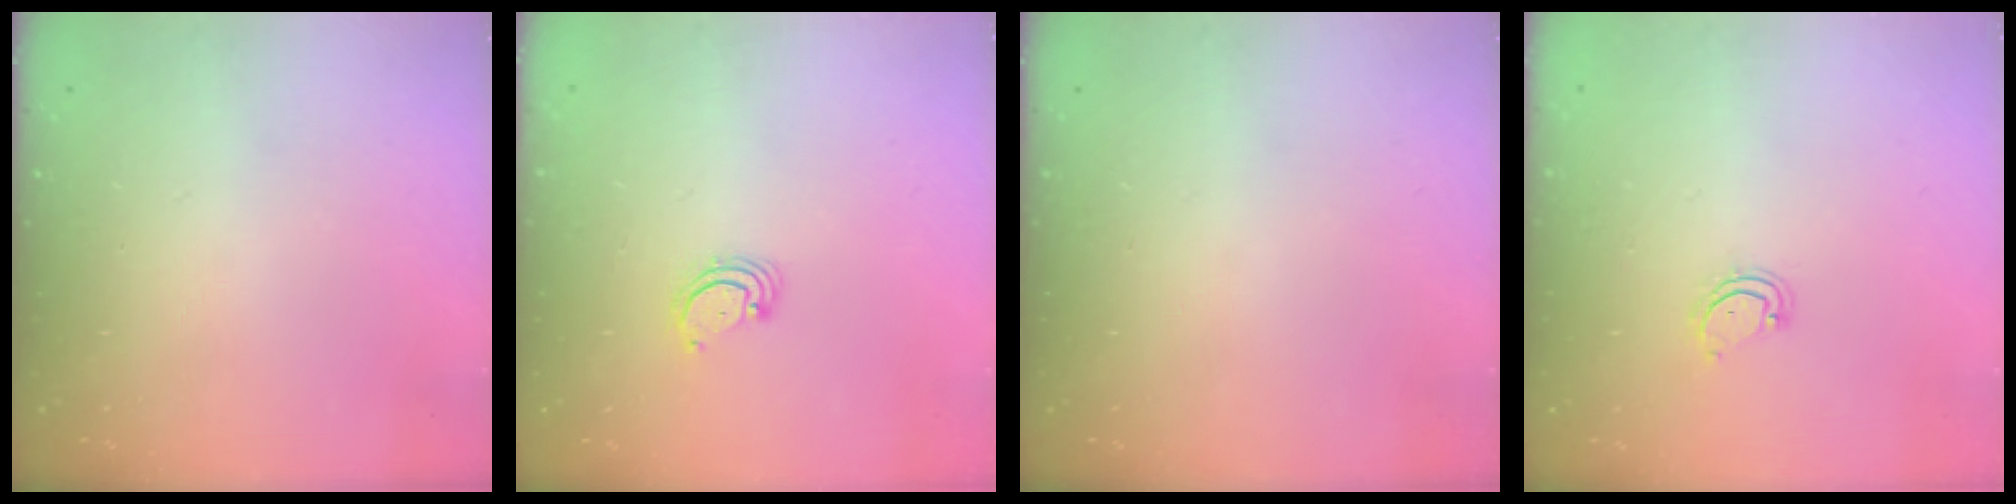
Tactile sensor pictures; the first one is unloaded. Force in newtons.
{"total": 2.8, "press": 2.8, "slide": 0.2}
{"total": 0.0}
{"total": 2.9, "press": 2.9, "slide": 0.3}